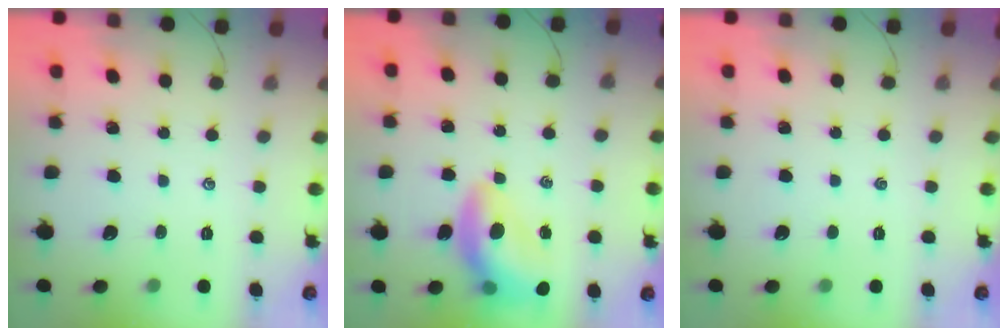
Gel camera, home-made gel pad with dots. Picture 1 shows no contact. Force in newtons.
{"total": 13.2, "press": 12.6, "slide": 3.9}
{"total": 0.0}